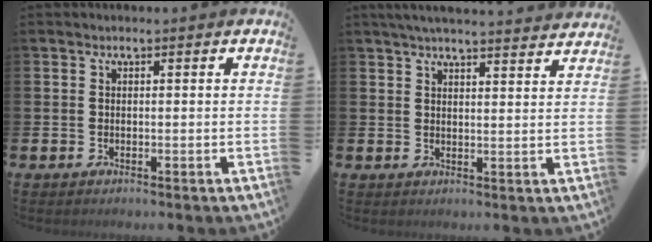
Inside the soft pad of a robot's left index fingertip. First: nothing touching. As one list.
[{"total": 4.4, "force": [4.3, -0.1, 1.1], "torque": [-0.026, -0.020, 0.077]}]